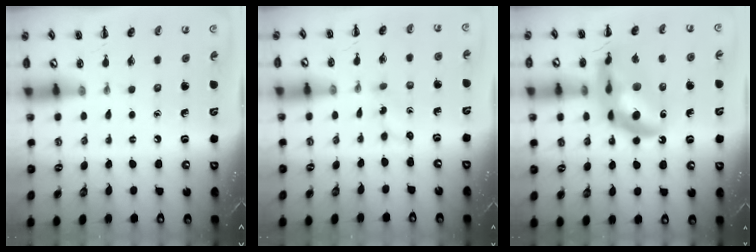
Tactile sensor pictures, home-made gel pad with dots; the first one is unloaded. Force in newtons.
{"total": 2.8, "press": 2.6, "slide": 1.0}
{"total": 18.8, "press": 18.3, "slide": 4.5}